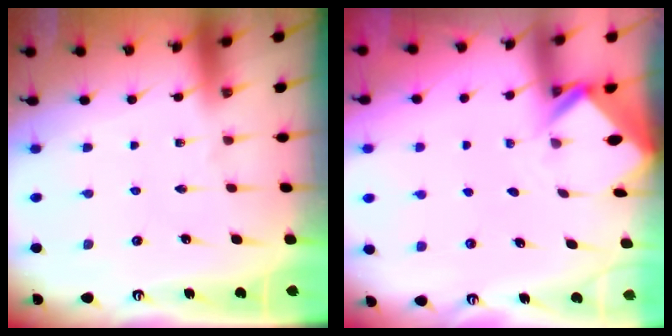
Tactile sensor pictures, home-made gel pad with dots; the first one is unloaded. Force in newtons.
{"total": 2.5, "press": 2.5, "slide": 0.2}